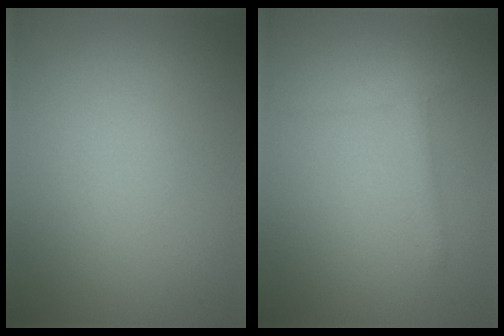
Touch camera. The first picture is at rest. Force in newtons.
{"total": 1.5, "press": 1.5, "slide": 0.1}